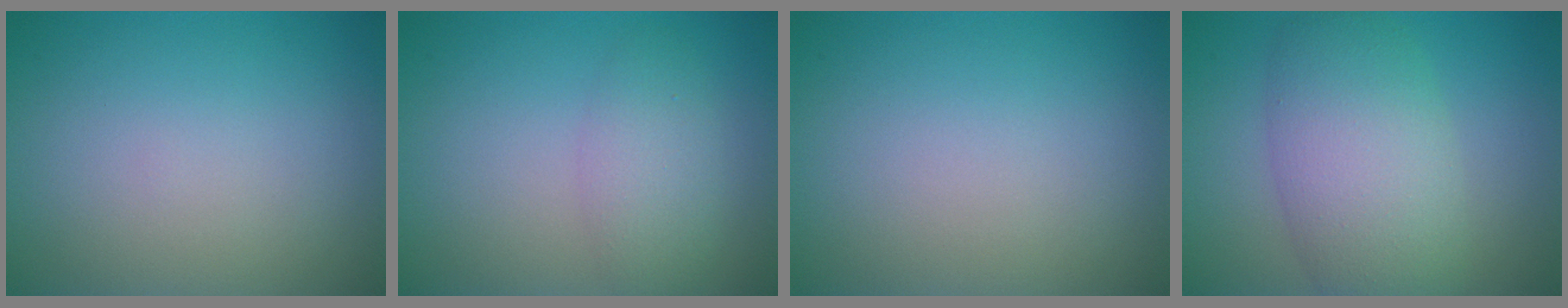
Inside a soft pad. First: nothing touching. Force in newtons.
{"total": 2.8, "press": 2.8, "slide": 0.2}
{"total": 0.0}
{"total": 7.3, "press": 7.3, "slide": 0.4}